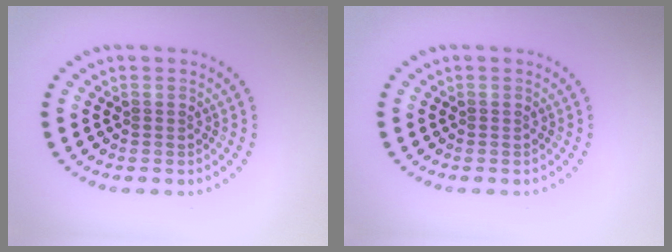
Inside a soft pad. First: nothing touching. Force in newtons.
{"total": 0.0}